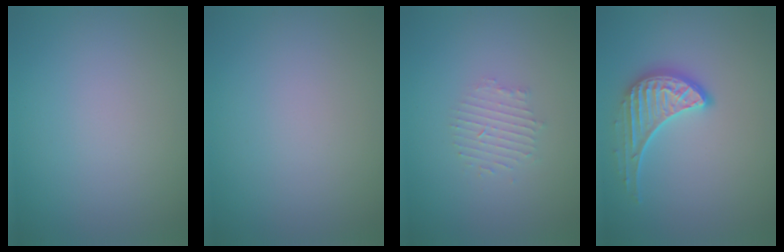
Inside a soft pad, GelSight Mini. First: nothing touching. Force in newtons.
{"total": 0.0}
{"total": 1.8, "press": 1.7, "slide": 0.4}
{"total": 3.5, "press": 3.0, "slide": 1.7}